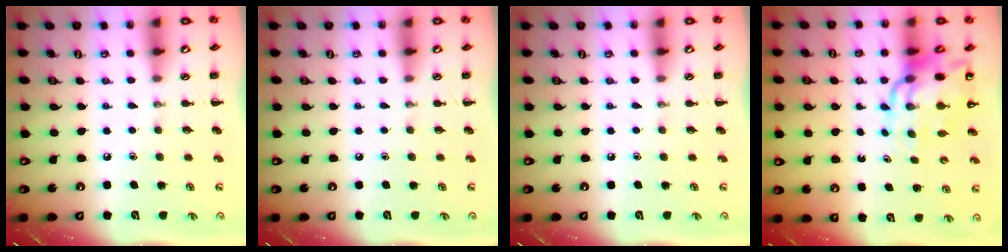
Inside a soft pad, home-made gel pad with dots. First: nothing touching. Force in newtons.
{"total": 0.0}
{"total": 0.0}
{"total": 14.0, "press": 13.4, "slide": 4.1}